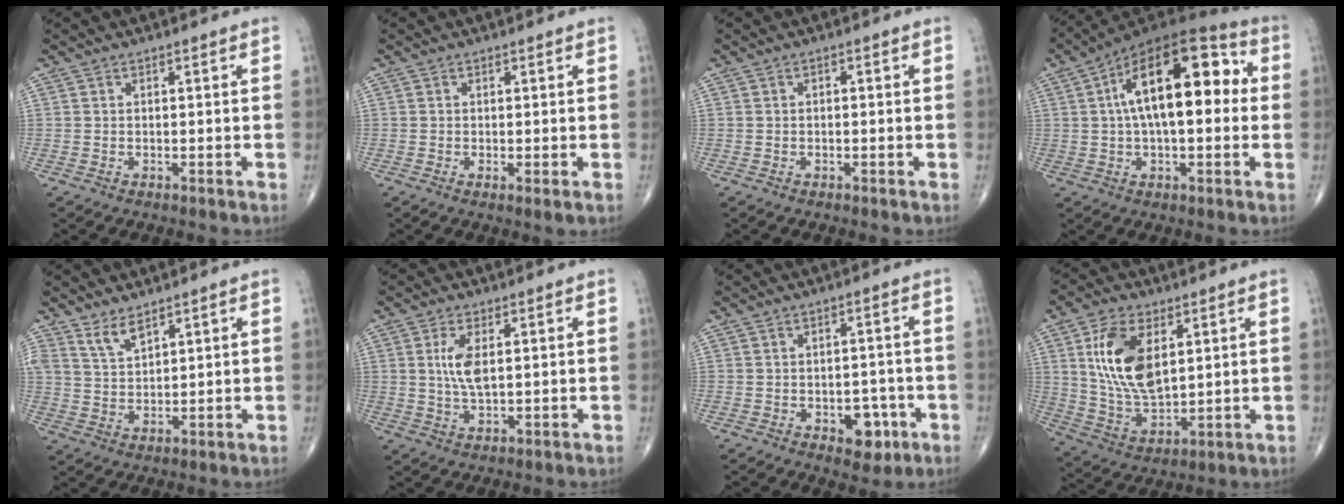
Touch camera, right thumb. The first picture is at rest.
{"total": 1.3, "force": [-0.2, 0.2, 1.2], "torque": [-0.022, -0.006, -0.007]}
{"total": 0.6, "force": [0.0, 0.4, 0.4], "torque": [-0.005, 0.001, -0.002]}
{"total": 20.2, "force": [3.2, 9.4, 17.6], "torque": [-0.262, 0.033, 0.038]}
{"total": 4.3, "force": [3.4, 1.6, 2.1], "torque": [-0.033, -0.024, 0.073]}
{"total": 5.5, "force": [1.2, 2.3, 4.9], "torque": [-0.101, -0.007, 0.025]}
{"total": 5.9, "force": [-2.5, 3.7, 3.9], "torque": [-0.017, 0.015, -0.028]}
{"total": 14.8, "force": [4.4, 7.9, 11.7], "torque": [-0.214, -0.019, 0.093]}